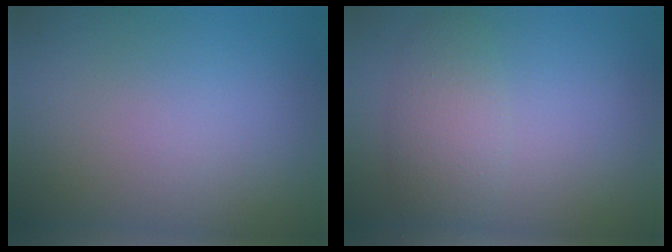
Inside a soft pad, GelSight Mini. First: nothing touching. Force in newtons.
{"total": 3.4, "press": 3.4, "slide": 0.1}